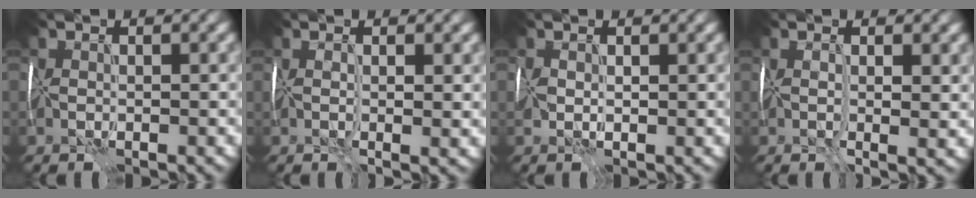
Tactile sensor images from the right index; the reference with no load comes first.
{"total": 2.4, "force": [0.3, 0.9, 2.2], "torque": [-0.031, -0.008, 0.008]}
{"total": 1.2, "force": [0.2, 0.8, 0.9], "torque": [-0.029, -0.001, 0.004]}
{"total": 3.7, "force": [0.3, 1.5, 3.3], "torque": [-0.048, -0.011, 0.011]}